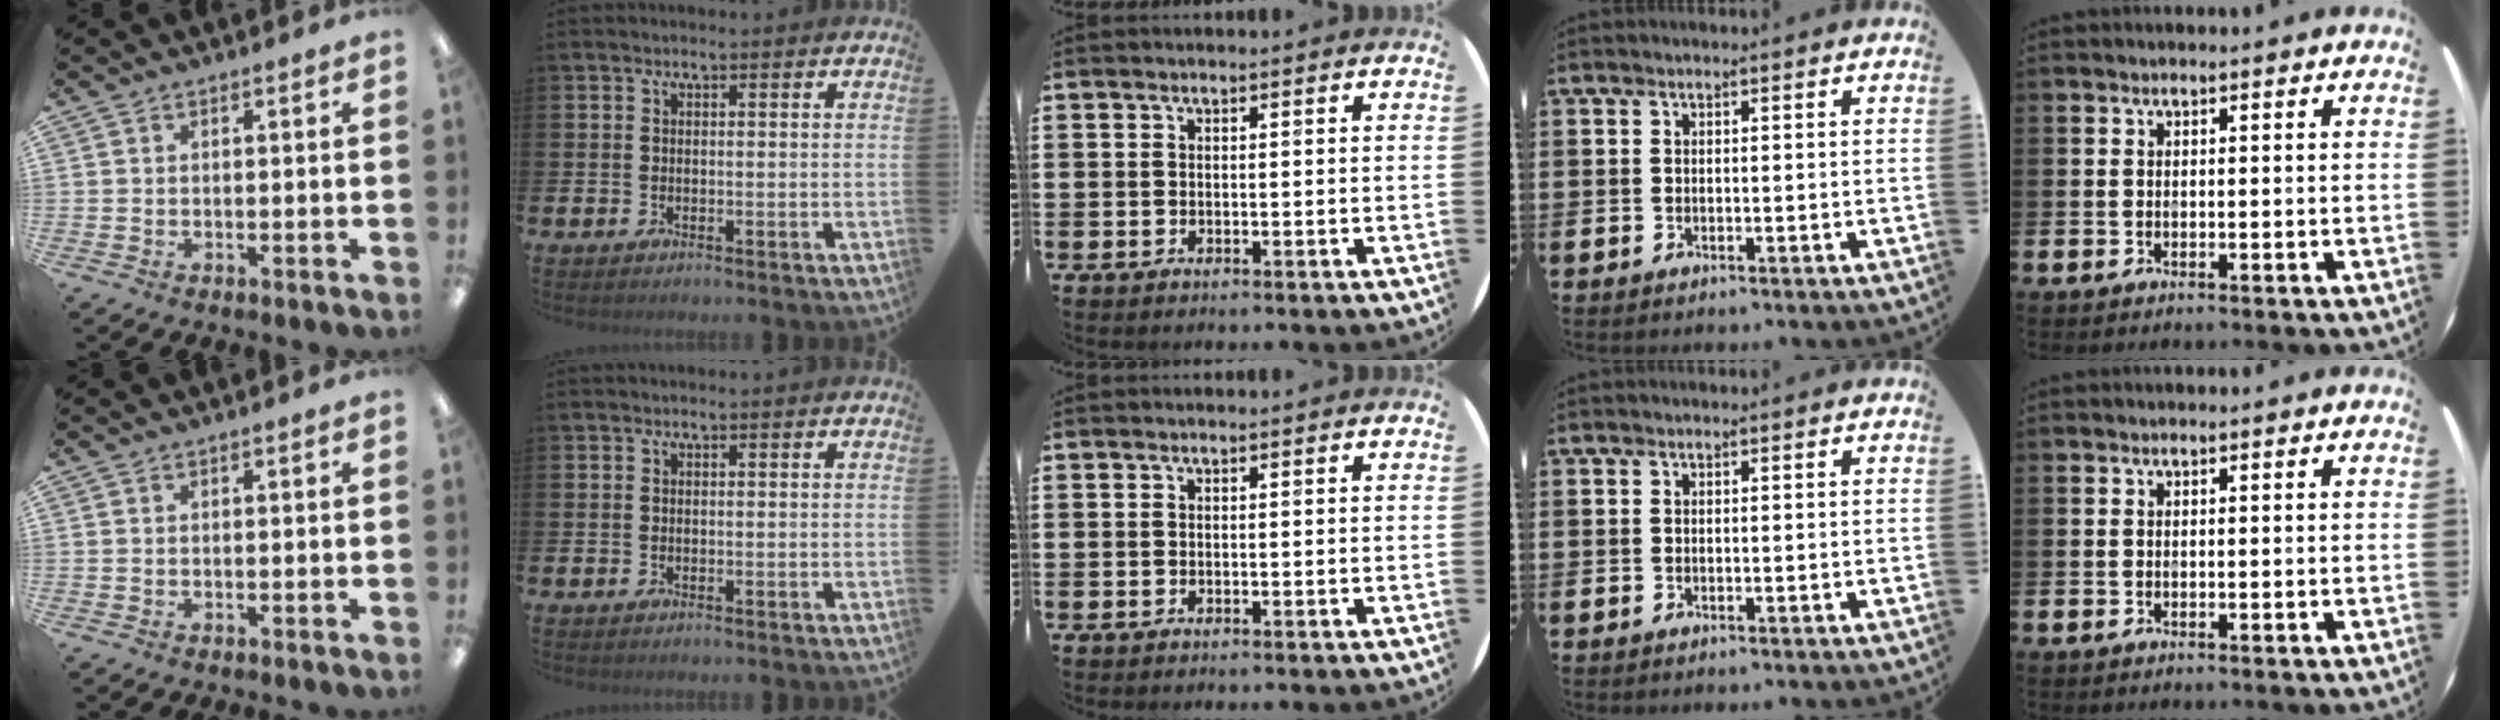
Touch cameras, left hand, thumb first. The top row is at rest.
{}